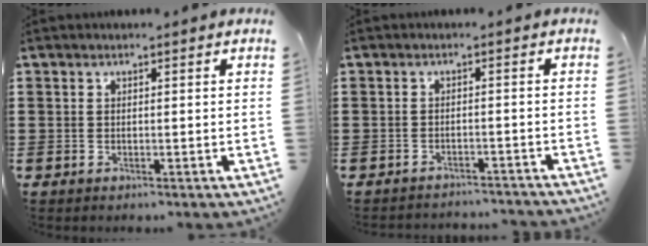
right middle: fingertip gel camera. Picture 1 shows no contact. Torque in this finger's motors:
{"motor_torque": [0.10, -0.01, 0.00, 0.01]}